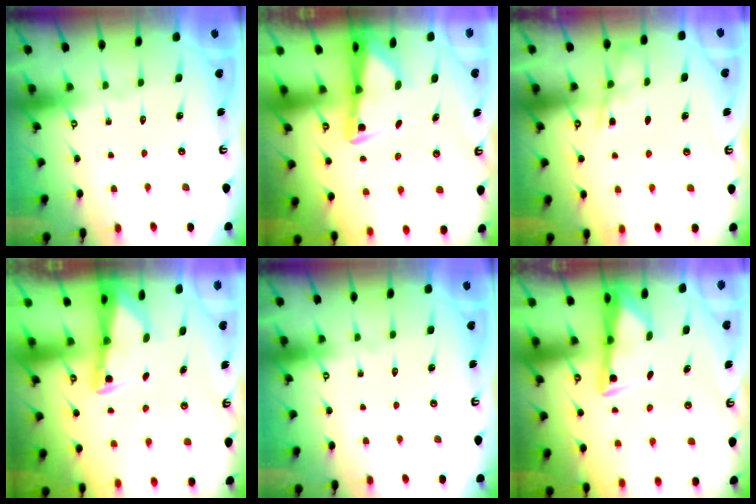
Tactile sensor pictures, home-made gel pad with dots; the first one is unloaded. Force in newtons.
{"total": 2.9, "press": 2.9, "slide": 0.6}
{"total": 4.3, "press": 4.2, "slide": 0.6}
{"total": 2.3, "press": 2.3, "slide": 0.3}
{"total": 0.0}
{"total": 3.2, "press": 3.1, "slide": 0.8}